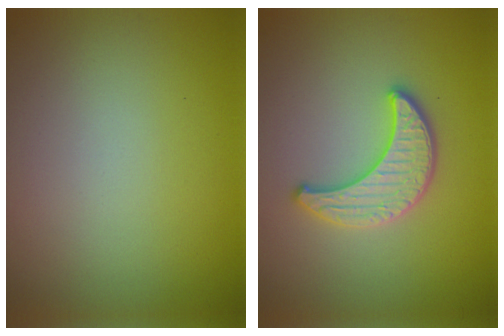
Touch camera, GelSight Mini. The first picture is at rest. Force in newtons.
{"total": 3.3, "press": 3.3, "slide": 0.4}